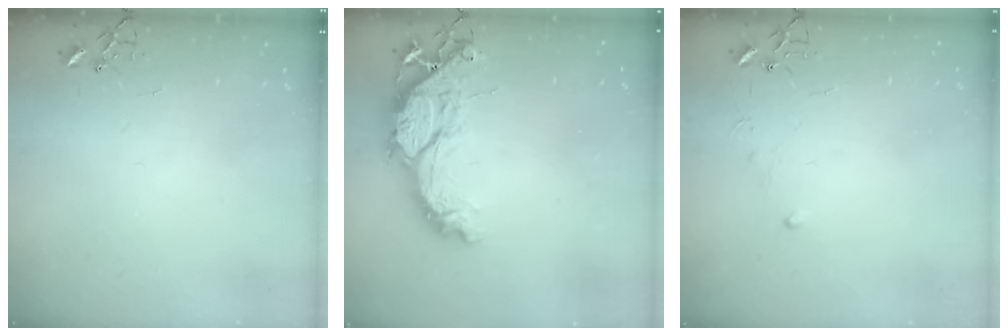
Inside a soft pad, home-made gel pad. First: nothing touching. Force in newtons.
{"total": 14.8, "press": 14.7, "slide": 1.3}
{"total": 4.0, "press": 4.0, "slide": 0.5}